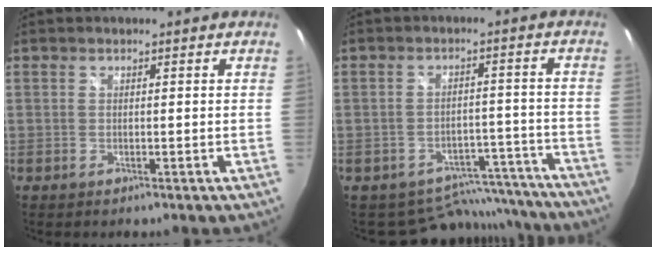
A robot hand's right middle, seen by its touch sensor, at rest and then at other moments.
{"total": 11.9, "force": [-10.6, 5.2, 1.3], "torque": [-0.017, 0.037, -0.125]}